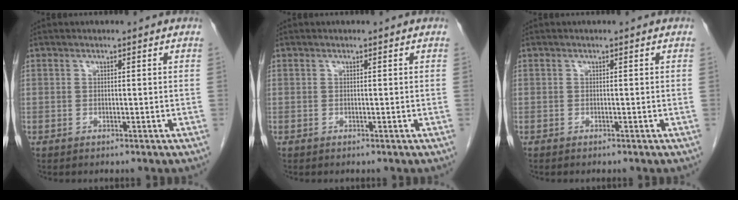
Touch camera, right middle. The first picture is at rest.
{"total": 0.0}
{"total": 0.5, "force": [-0.5, 0.0, 0.2], "torque": [-0.011, -0.003, -0.007]}